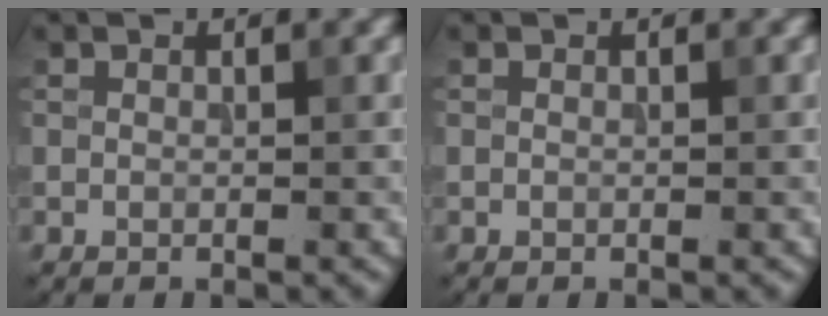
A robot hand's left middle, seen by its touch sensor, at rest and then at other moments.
{"total": 0.0}